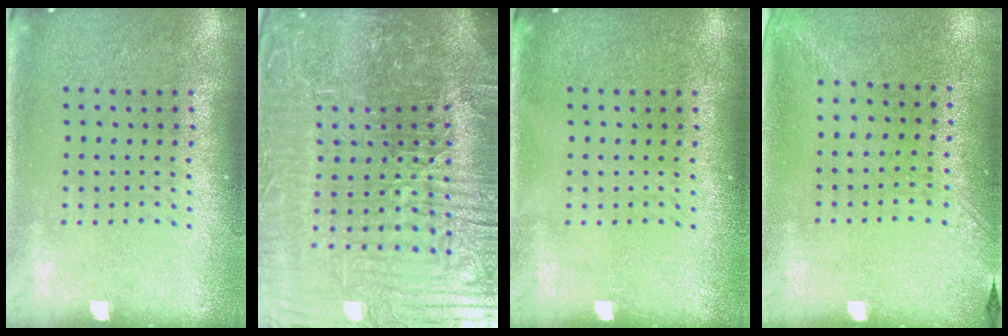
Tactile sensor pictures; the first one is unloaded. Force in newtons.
{"total": 7.1, "press": 6.5, "slide": 2.9}
{"total": 0.0}
{"total": 1.3, "press": 1.0, "slide": 0.8}